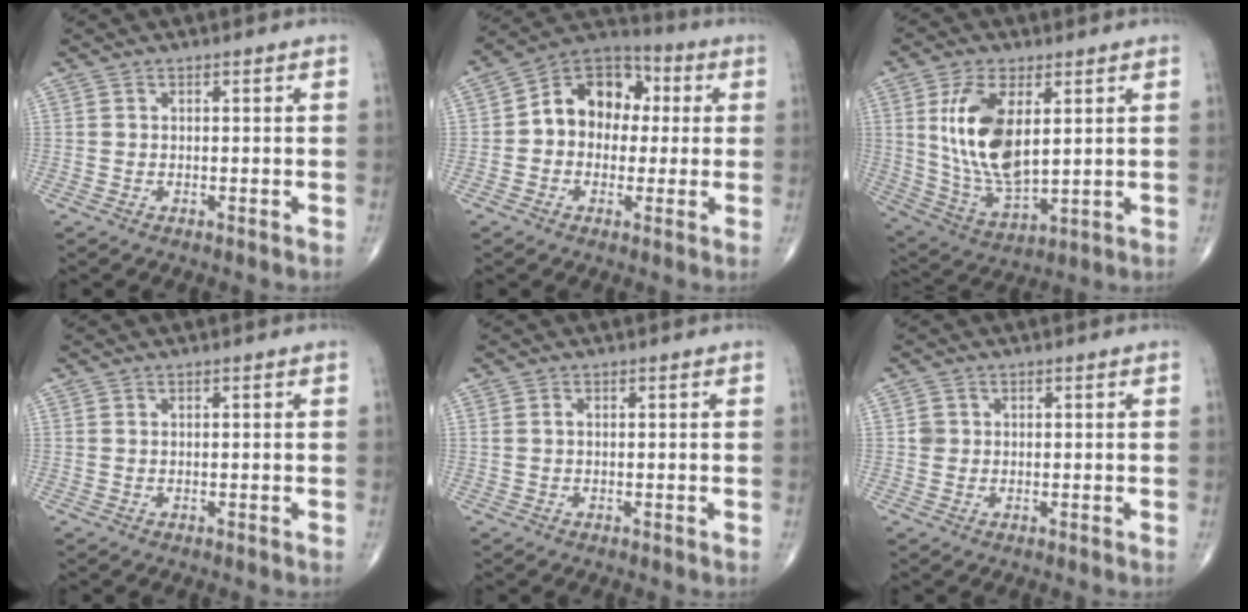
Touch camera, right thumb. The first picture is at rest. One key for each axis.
{"total": 12.6, "fx": 1.1, "fy": 9.8, "fz": 7.9, "tx": -0.084, "ty": 0.032, "tz": 0.002}
{"total": 14.8, "fx": 3.5, "fy": 7.2, "fz": 12.5, "tx": -0.237, "ty": -0.024, "tz": 0.079}
{"total": 0.0}
{"total": 0.6, "fx": 0.0, "fy": 0.3, "fz": 0.5, "tx": -0.010, "ty": 0.000, "tz": 0.001}
{"total": 1.5, "fx": 0.1, "fy": 1.4, "fz": 0.3, "tx": 0.002, "ty": 0.003, "tz": 0.002}